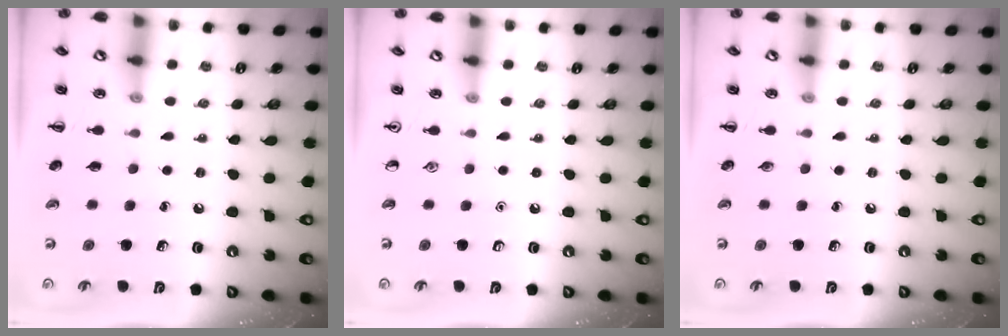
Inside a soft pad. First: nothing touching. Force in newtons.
{"total": 0.0}
{"total": 0.0}